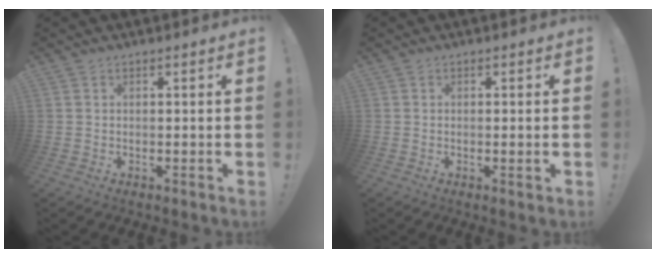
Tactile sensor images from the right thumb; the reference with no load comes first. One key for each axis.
{"total": 1.9, "fx": 0.0, "fy": -0.4, "fz": 1.8, "tx": -0.026, "ty": -0.006, "tz": -0.002}